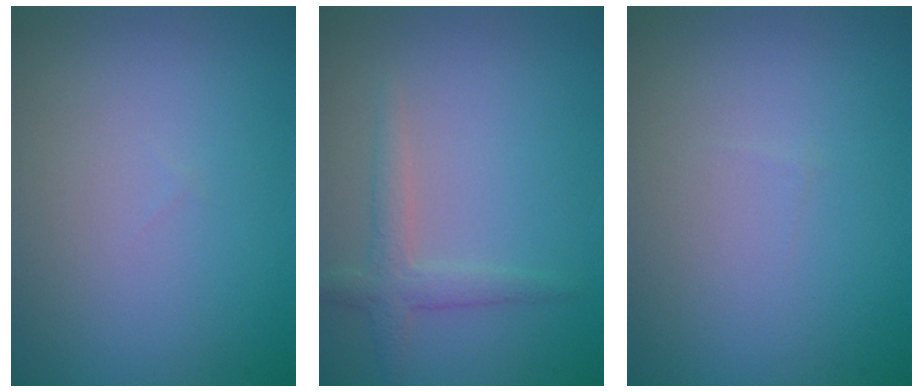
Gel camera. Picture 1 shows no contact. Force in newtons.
{"total": 2.1, "press": 2.1, "slide": 0.1}
{"total": 0.0}